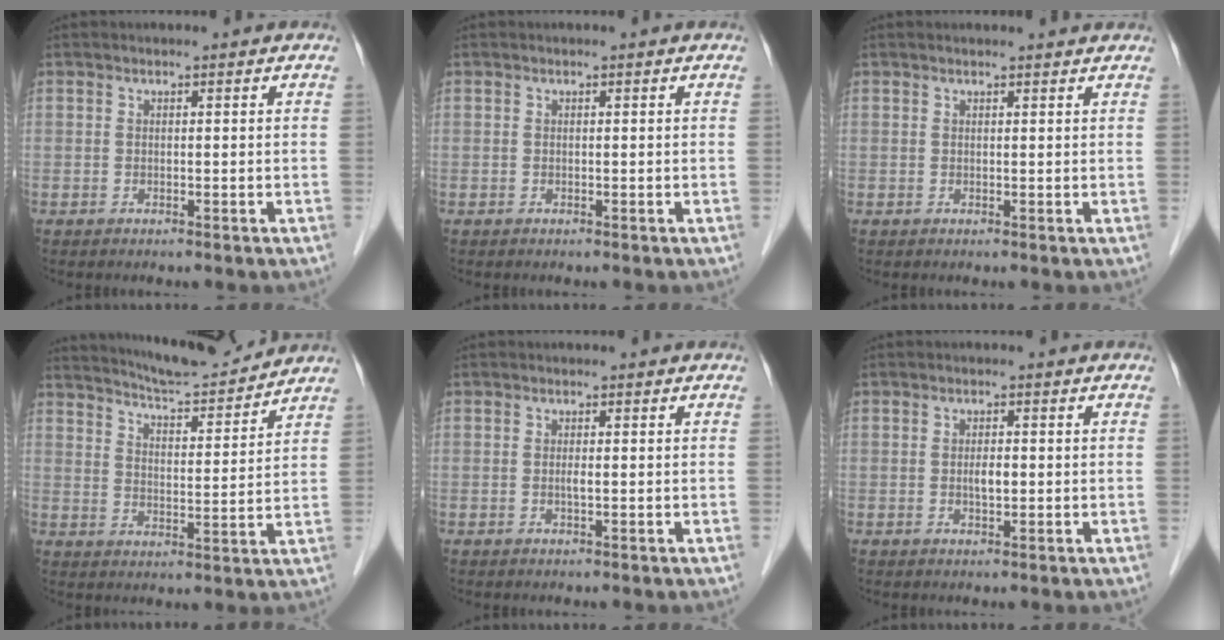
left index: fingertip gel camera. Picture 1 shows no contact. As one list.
[{"total": 0.0}, {"total": 2.9, "force": [2.8, 0.2, 0.6], "torque": [-0.010, 0.012, 0.029]}, {"total": 11.9, "force": [11.4, 0.4, 3.4], "torque": [-0.061, 0.004, 0.172]}, {"total": 0.7, "force": [-0.1, 0.1, 0.7], "torque": [-0.016, -0.001, -0.002]}, {"total": 1.8, "force": [-0.1, 0.6, 1.7], "torque": [-0.033, 0.001, -0.002]}]